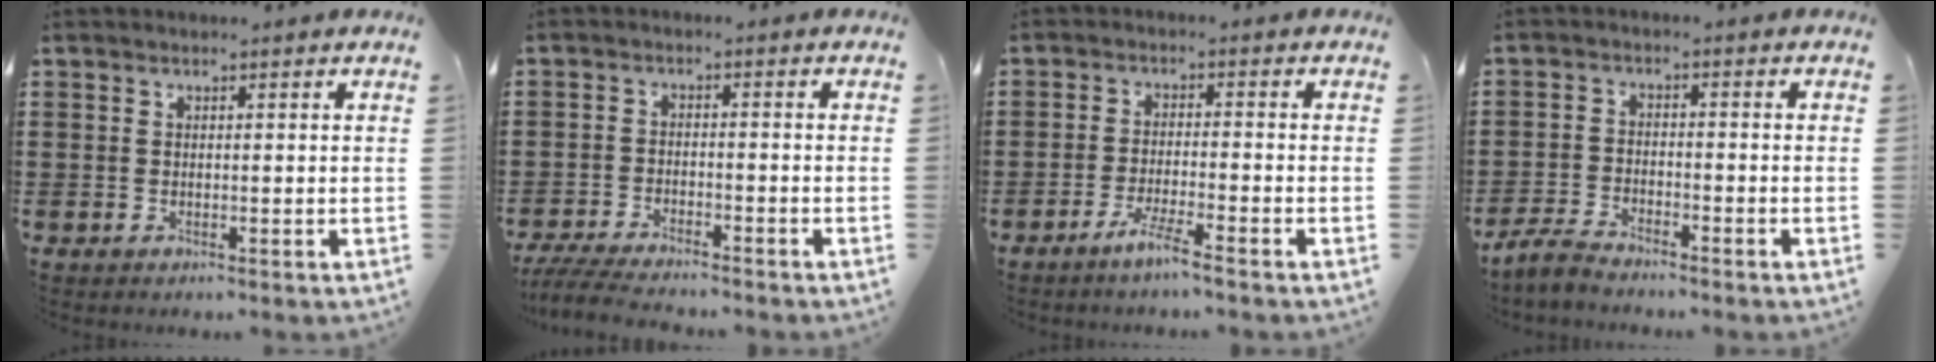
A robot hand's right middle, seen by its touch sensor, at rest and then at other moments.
{"total": 4.6, "force": [-4.3, 0.1, 1.5], "torque": [-0.045, -0.014, -0.091]}
{"total": 3.9, "force": [-3.0, -0.2, 2.6], "torque": [-0.048, -0.003, -0.055]}
{"total": 3.4, "force": [-3.1, 0.4, 1.2], "torque": [-0.043, 0.000, -0.070]}